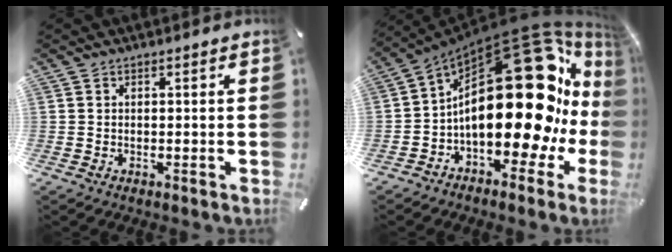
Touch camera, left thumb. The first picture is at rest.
{"total": 34.4, "force": [4.5, 16.5, 29.9], "torque": [-0.476, -0.065, 0.089]}